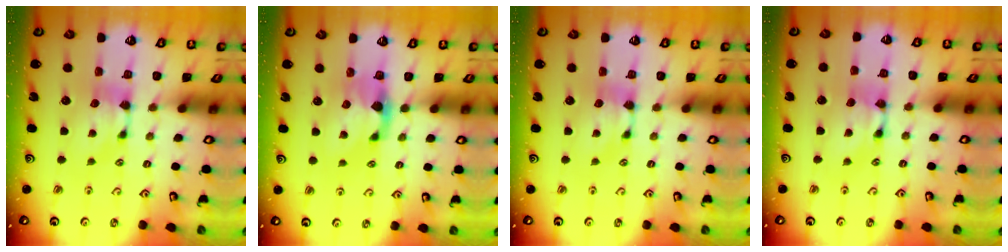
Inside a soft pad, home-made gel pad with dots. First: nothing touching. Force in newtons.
{"total": 2.0, "press": 1.6, "slide": 1.2}
{"total": 0.0}
{"total": 2.1, "press": 2.1, "slide": 0.2}